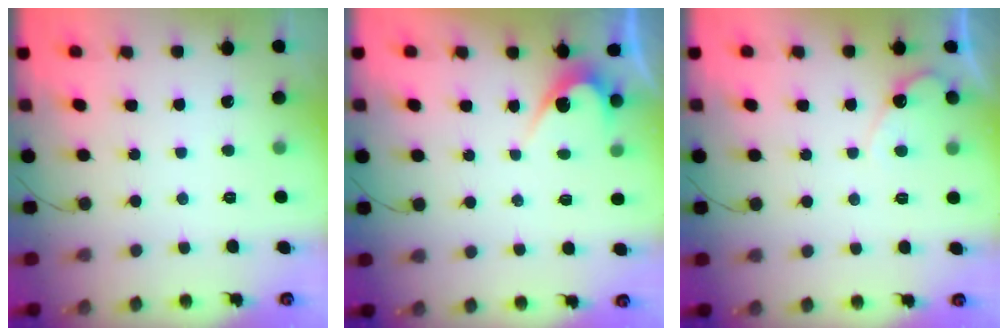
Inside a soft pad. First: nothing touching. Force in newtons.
{"total": 3.6, "press": 3.6, "slide": 0.3}
{"total": 5.6, "press": 5.6, "slide": 0.3}